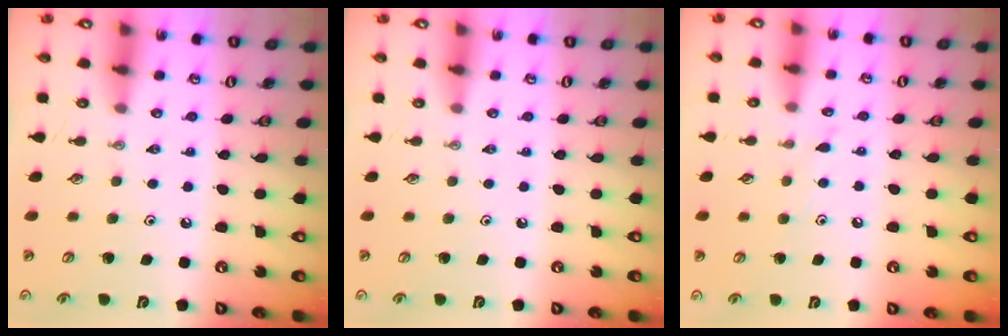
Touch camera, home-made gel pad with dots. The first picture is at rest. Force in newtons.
{"total": 0.0}
{"total": 4.6, "press": 4.6, "slide": 0.3}